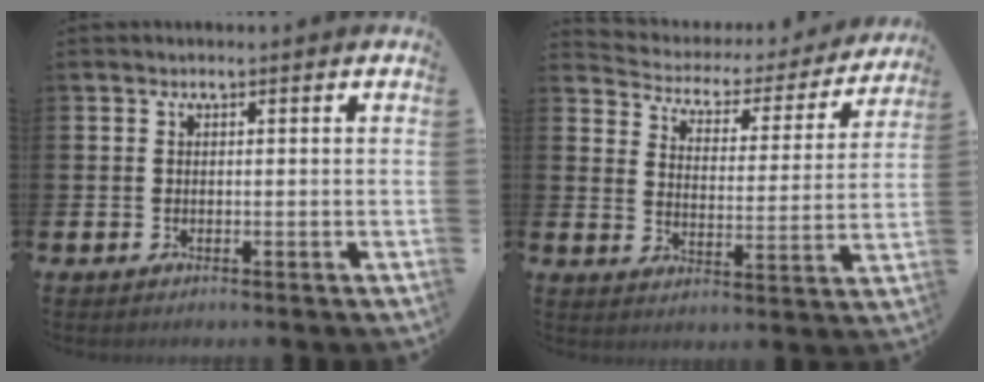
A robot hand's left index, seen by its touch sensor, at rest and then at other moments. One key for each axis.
{"total": 3.3, "fx": 2.7, "fy": 1.8, "fz": 0.7, "tx": -0.037, "ty": -0.026, "tz": 0.034}